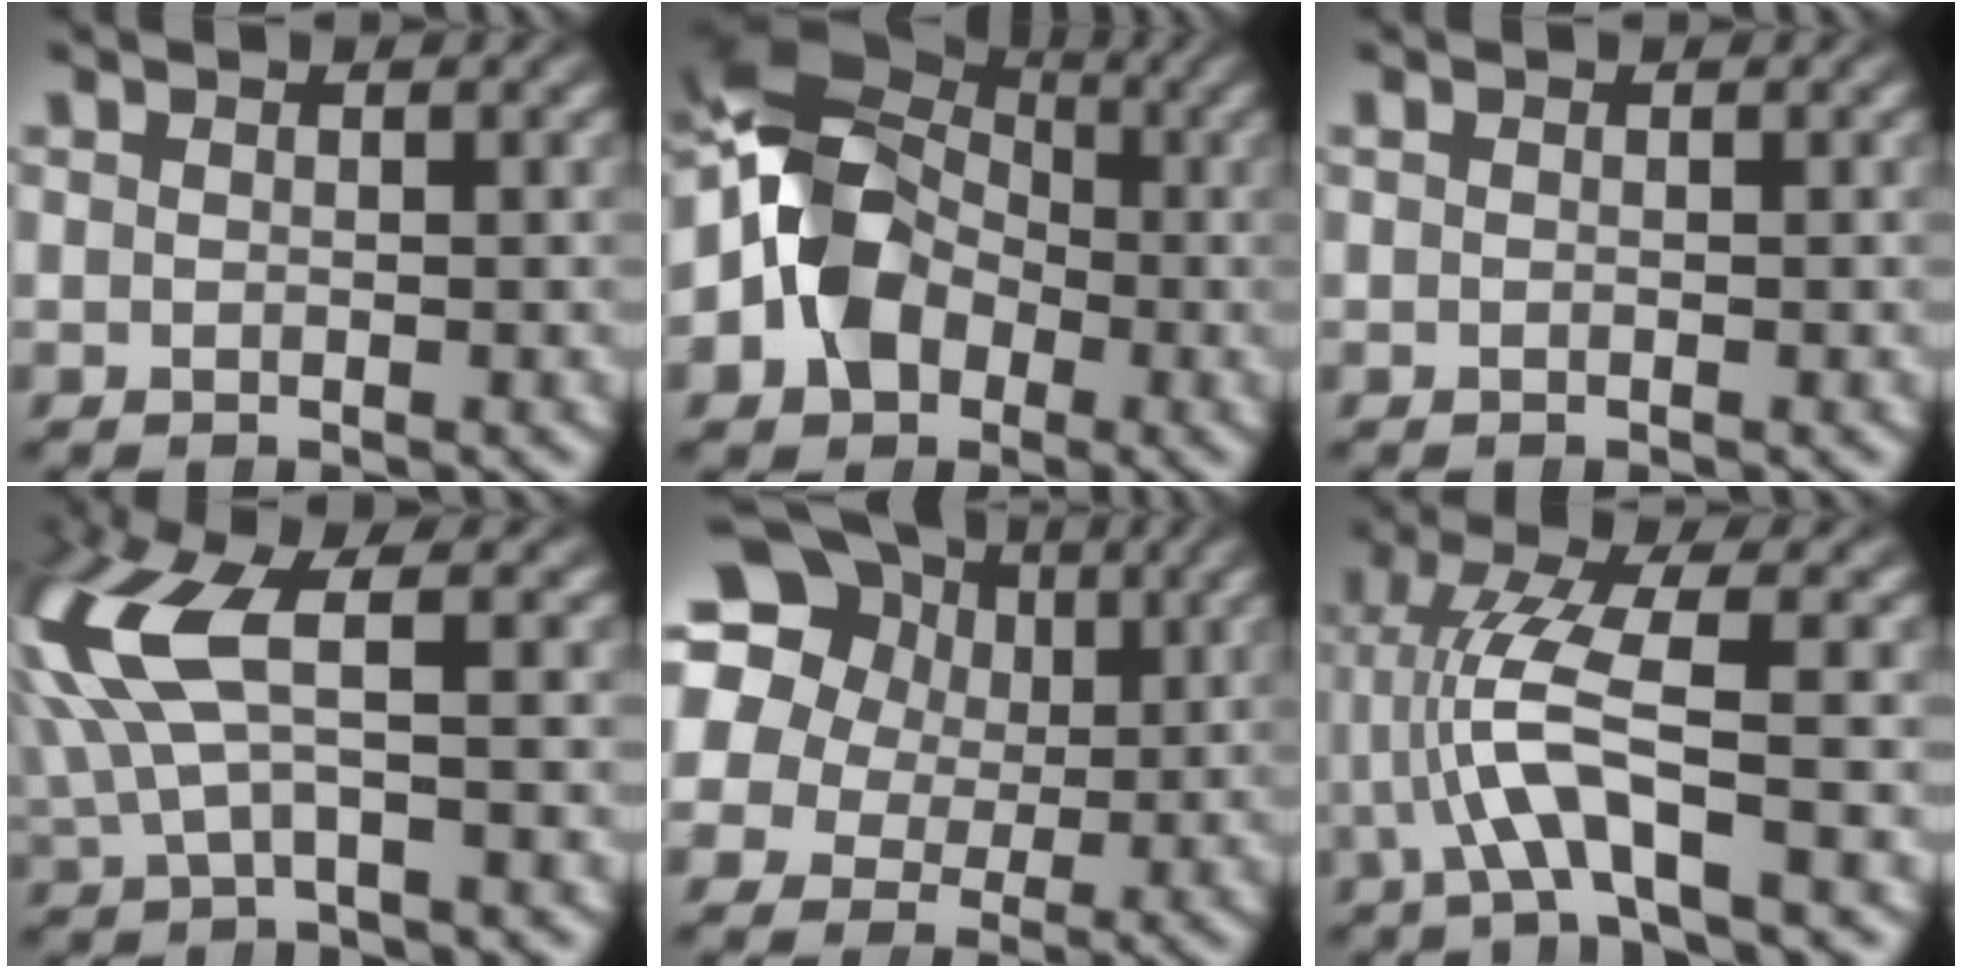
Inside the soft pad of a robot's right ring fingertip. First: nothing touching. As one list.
[{"total": 11.9, "force": [0.7, 9.7, 6.9], "torque": [-0.153, -0.014, 0.014]}, {"total": 0.0}, {"total": 6.9, "force": [1.0, 3.9, 5.6], "torque": [-0.136, 0.001, 0.019]}, {"total": 15.4, "force": [4.3, 13.2, 6.7], "torque": [-0.171, -0.008, 0.056]}, {"total": 5.0, "force": [-0.2, 1.8, 4.6], "torque": [-0.110, -0.007, -0.003]}]